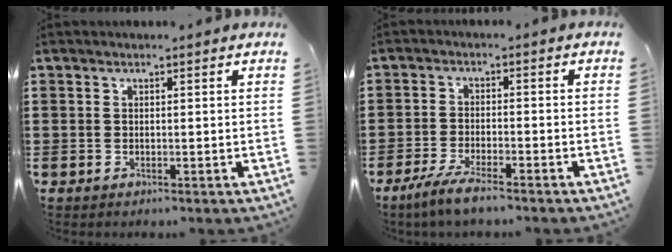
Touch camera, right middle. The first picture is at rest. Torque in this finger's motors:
{"motor_torque": [2.14, 0.00, 0.27, 0.10]}